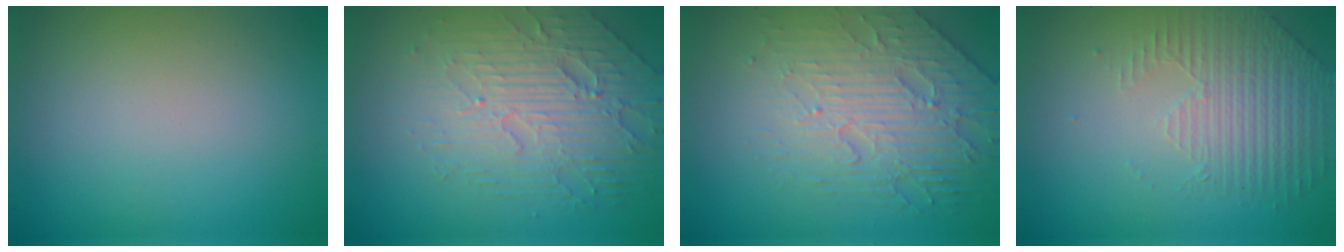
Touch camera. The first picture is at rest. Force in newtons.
{"total": 5.2, "press": 4.2, "slide": 3.0}
{"total": 5.0, "press": 4.4, "slide": 2.5}
{"total": 2.1, "press": 1.8, "slide": 1.0}